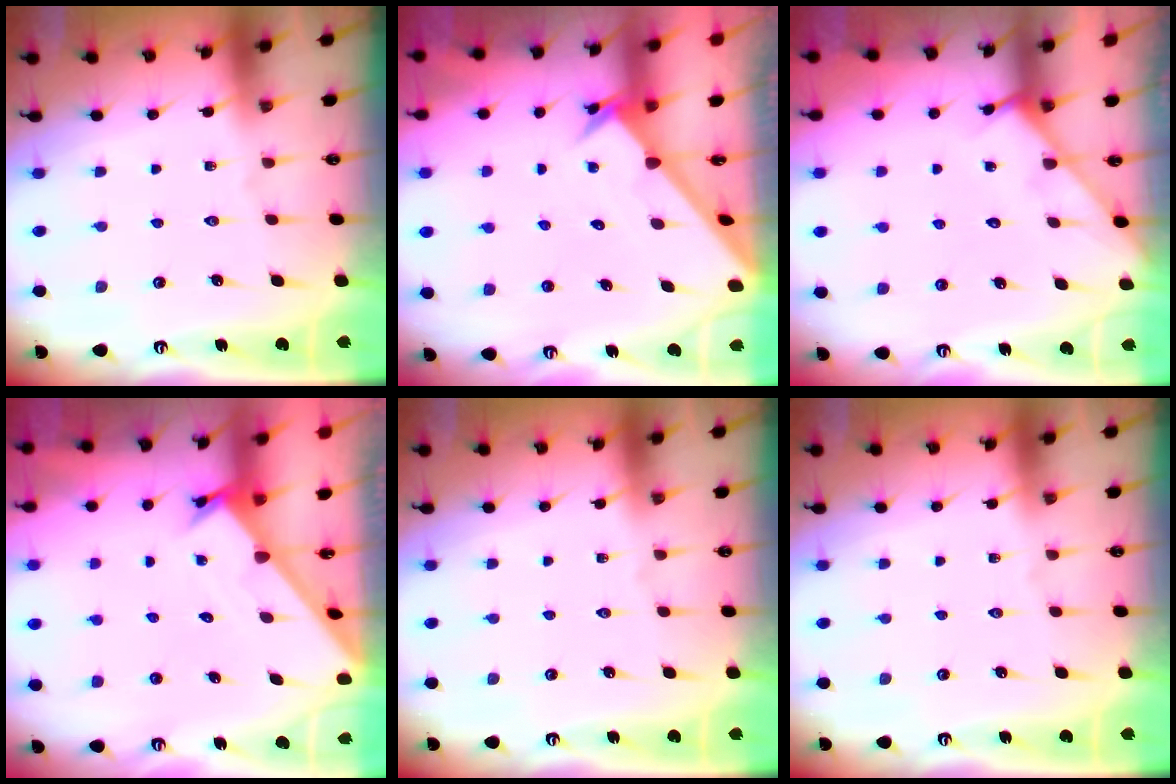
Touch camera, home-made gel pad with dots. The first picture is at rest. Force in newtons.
{"total": 2.6, "press": 2.6, "slide": 0.2}
{"total": 4.0, "press": 4.0, "slide": 0.4}
{"total": 1.7, "press": 1.7, "slide": 0.1}
{"total": 0.0}
{"total": 0.0}